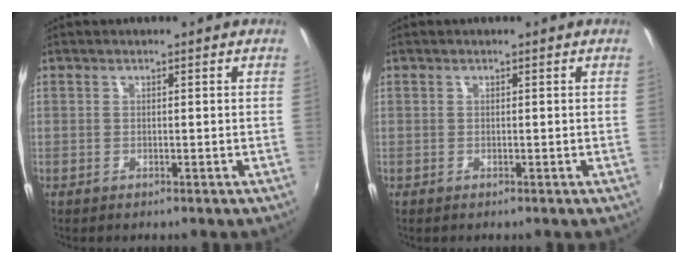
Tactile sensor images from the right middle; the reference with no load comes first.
{"total": 0.0}